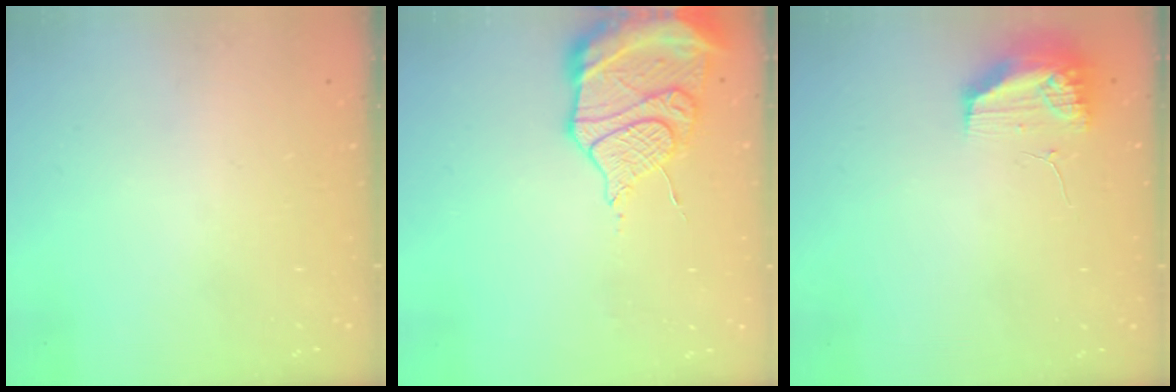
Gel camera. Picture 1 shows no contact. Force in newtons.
{"total": 17.5, "press": 17.2, "slide": 3.3}
{"total": 10.8, "press": 10.5, "slide": 2.6}